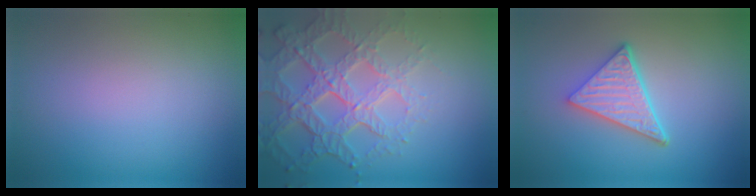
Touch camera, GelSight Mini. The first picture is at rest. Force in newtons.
{"total": 7.5, "press": 5.2, "slide": 5.4}
{"total": 4.9, "press": 3.7, "slide": 3.2}